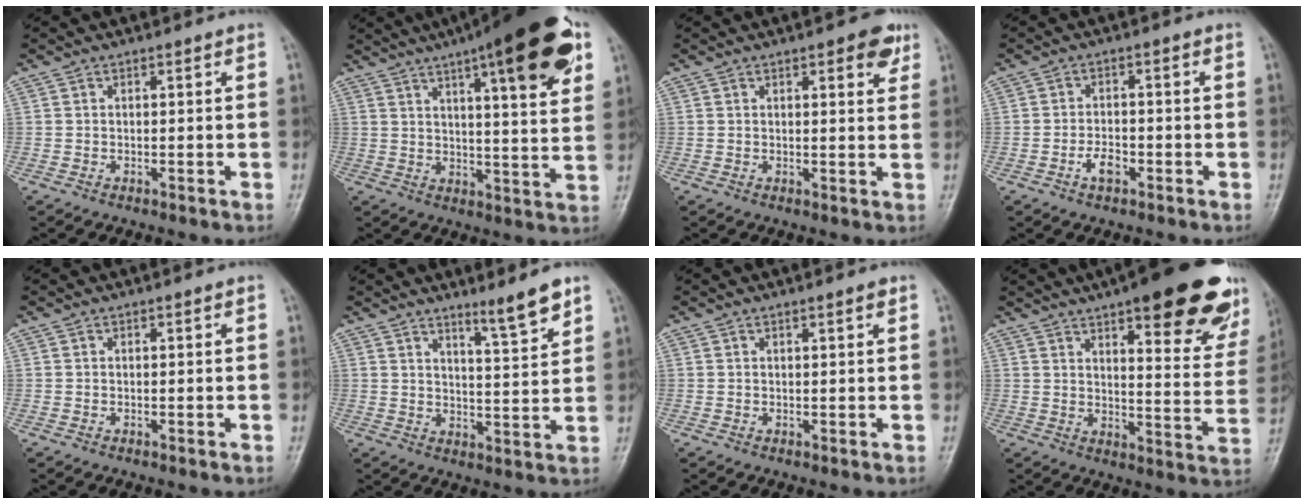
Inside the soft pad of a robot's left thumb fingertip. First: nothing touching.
{"total": 21.2, "force": [11.0, 4.7, 17.5], "torque": [-0.233, -0.019, 0.153]}
{"total": 4.8, "force": [2.6, 1.8, 3.6], "torque": [-0.029, -0.009, 0.026]}
{"total": 3.5, "force": [-1.7, 1.9, 2.3], "torque": [-0.036, 0.011, -0.032]}
{"total": 0.0}
{"total": 6.7, "force": [5.1, 0.2, 4.4], "torque": [-0.063, -0.049, 0.083]}
{"total": 0.9, "force": [0.6, 0.1, 0.6], "torque": [-0.007, -0.003, 0.009]}
{"total": 25.4, "force": [15.8, 7.4, 18.4], "torque": [-0.203, -0.052, 0.200]}